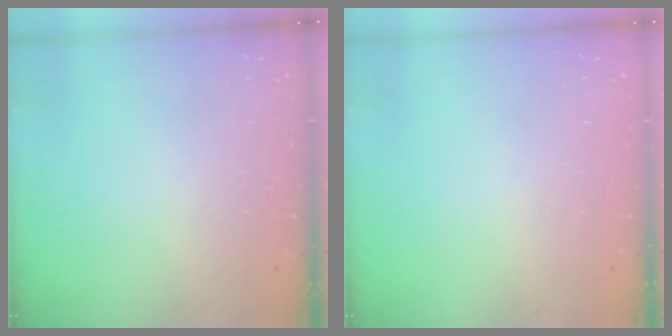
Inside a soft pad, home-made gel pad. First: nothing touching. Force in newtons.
{"total": 0.0}